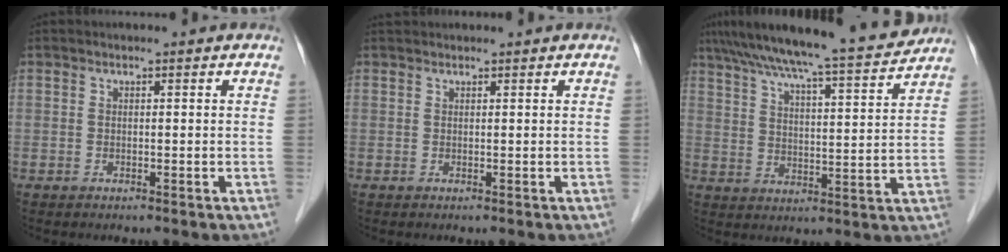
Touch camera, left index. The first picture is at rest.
{"total": 1.5, "force": [1.5, 0.2, 0.3], "torque": [-0.008, 0.025, 0.029]}
{"total": 18.6, "force": [16.5, 0.4, 8.5], "torque": [-0.142, 0.001, 0.240]}